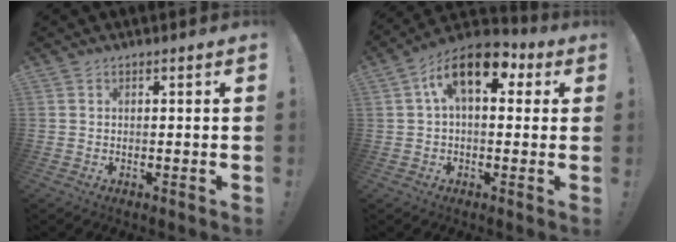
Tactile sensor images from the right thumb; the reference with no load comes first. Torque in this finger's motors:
{"motor_torque": [0.08, 1.56, 1.32, 0.13, 0.08]}